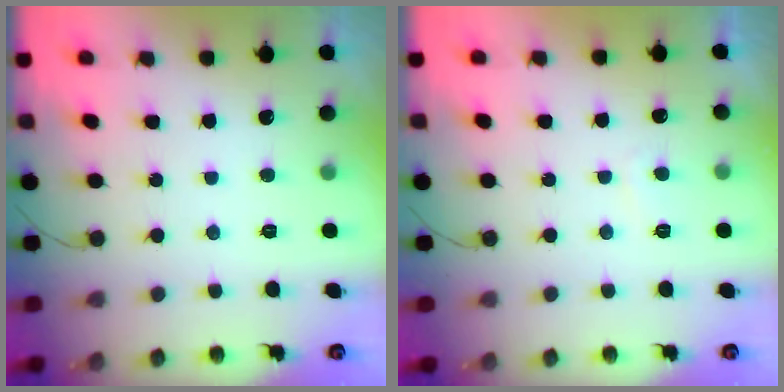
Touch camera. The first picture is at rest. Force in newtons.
{"total": 0.8, "press": 0.7, "slide": 0.5}